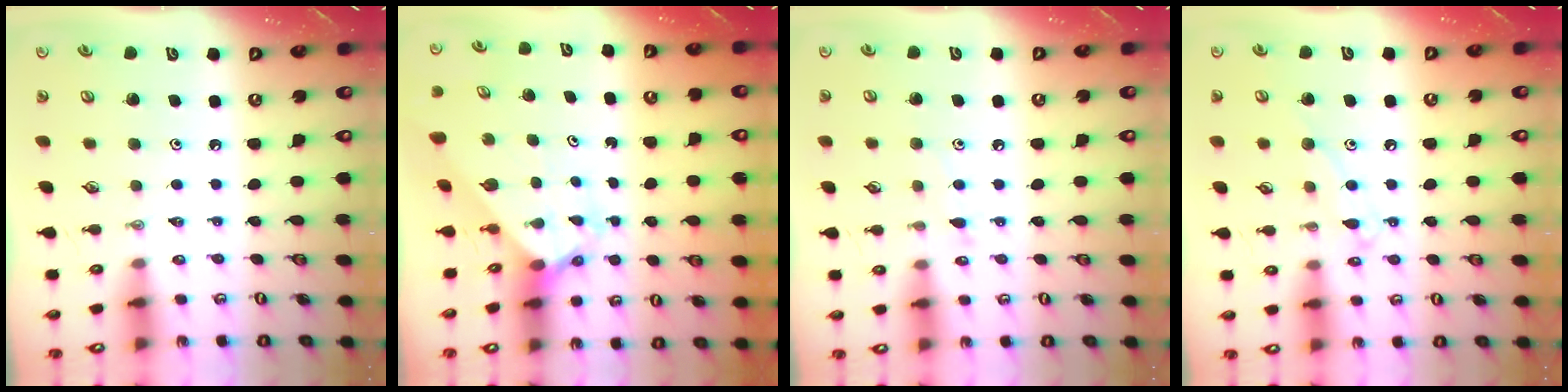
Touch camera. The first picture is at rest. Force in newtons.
{"total": 2.3, "press": 2.3, "slide": 0.2}
{"total": 5.3, "press": 5.2, "slide": 0.7}
{"total": 8.8, "press": 8.8, "slide": 0.6}